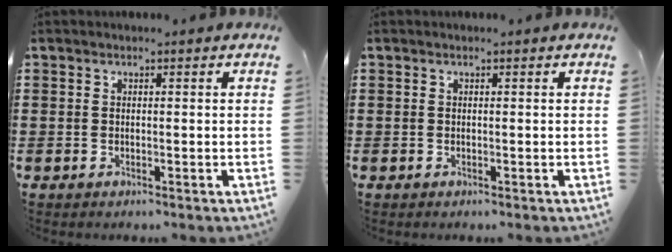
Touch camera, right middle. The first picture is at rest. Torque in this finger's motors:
{"motor_torque": [-0.65, 0.58, 0.00, -0.01]}